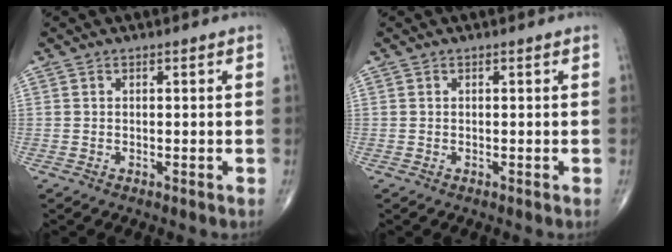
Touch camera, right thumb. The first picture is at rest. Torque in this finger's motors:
{"motor_torque": [0.05, 0.05, -0.01, 0.01, 0.03]}